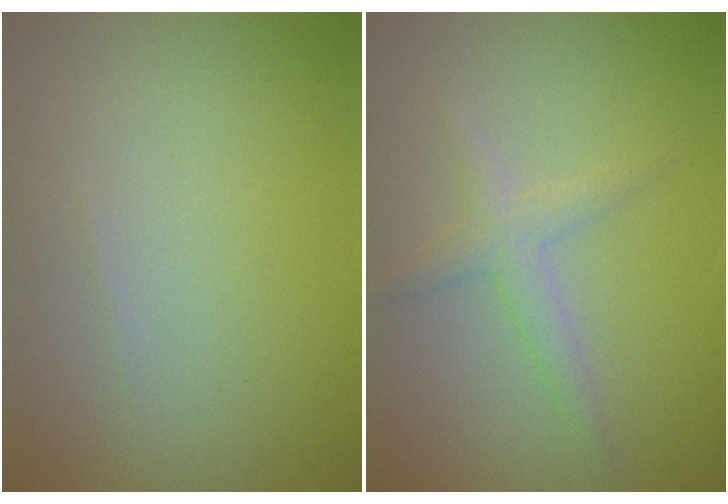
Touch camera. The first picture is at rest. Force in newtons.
{"total": 2.2, "press": 2.2, "slide": 0.1}